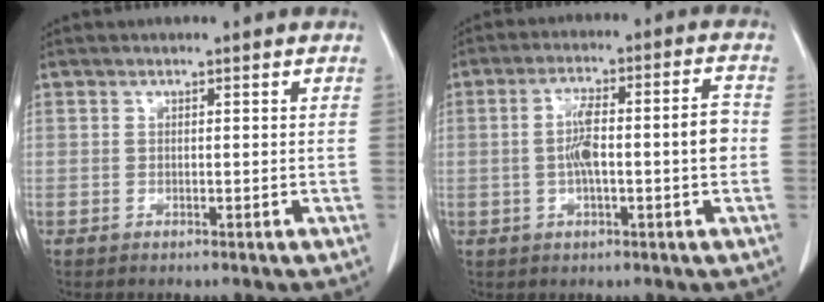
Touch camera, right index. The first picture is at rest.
{"total": 9.4, "force": [-0.7, 1.3, 9.3], "torque": [-0.161, 0.026, -0.013]}